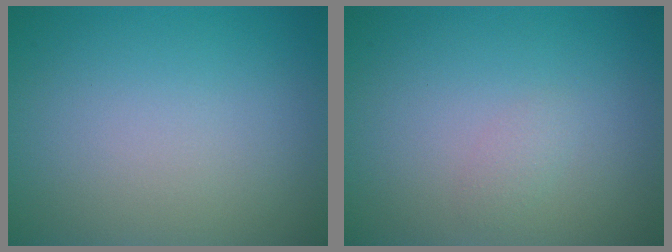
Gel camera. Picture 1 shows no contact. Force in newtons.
{"total": 0.8, "press": 0.8, "slide": 0.0}